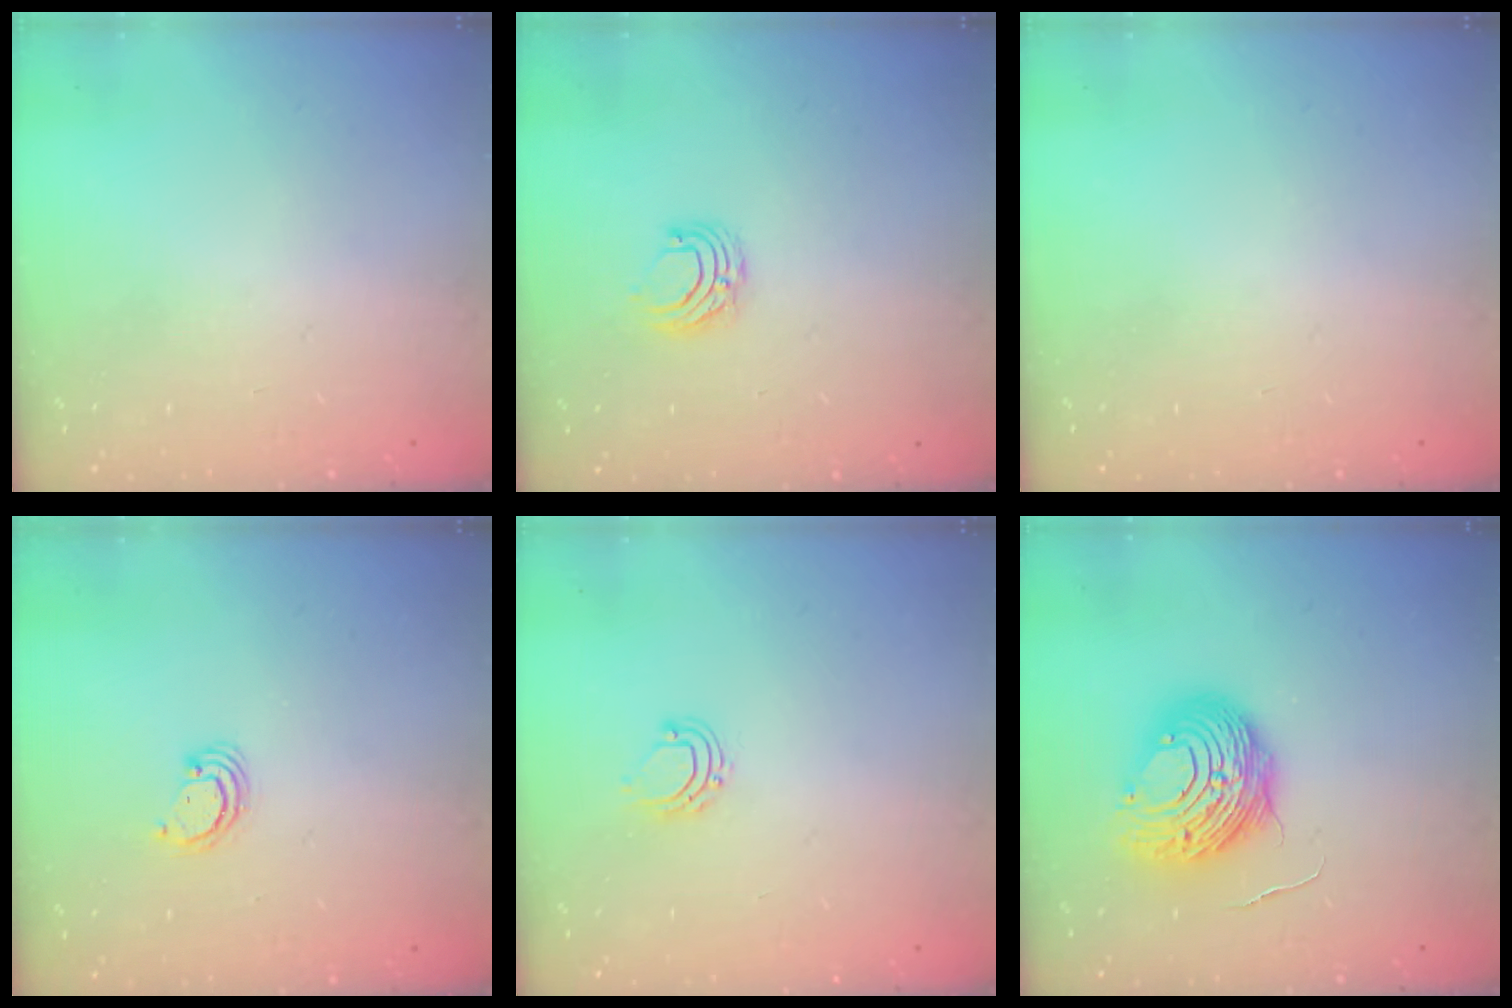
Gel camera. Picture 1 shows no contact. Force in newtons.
{"total": 5.6, "press": 5.6, "slide": 0.6}
{"total": 0.0}
{"total": 3.1, "press": 3.1, "slide": 0.2}
{"total": 6.8, "press": 6.8, "slide": 0.5}
{"total": 12.2, "press": 12.2, "slide": 1.4}